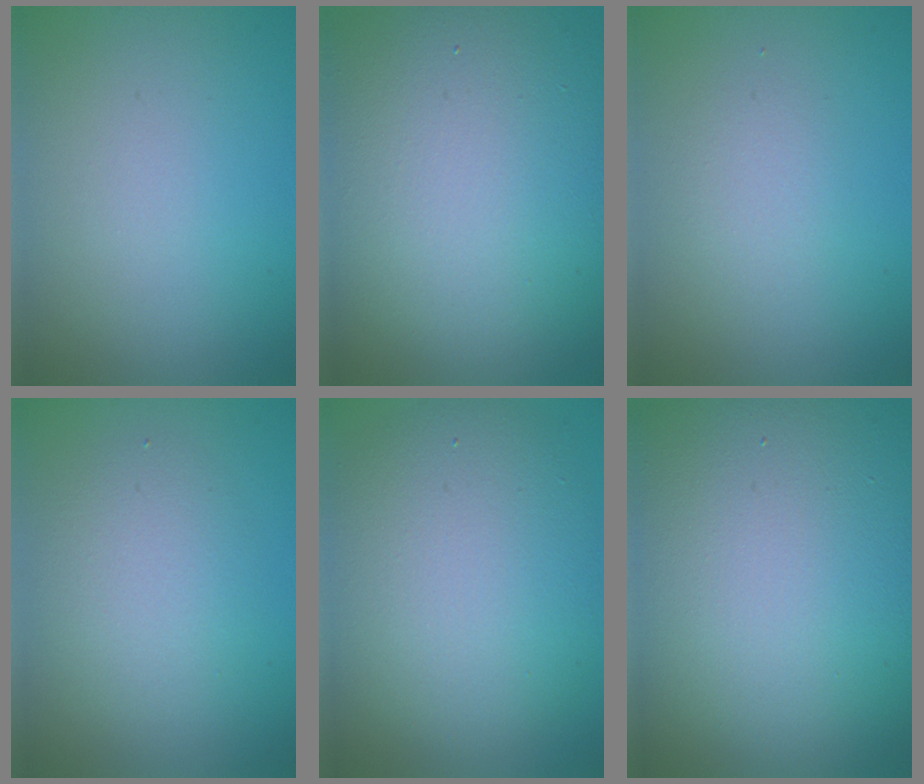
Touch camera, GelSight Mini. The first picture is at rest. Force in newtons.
{"total": 17.1, "press": 17.0, "slide": 1.3}
{"total": 1.3, "press": 1.3, "slide": 0.1}
{"total": 3.2, "press": 3.2, "slide": 0.1}
{"total": 9.4, "press": 9.3, "slide": 0.7}
{"total": 21.1, "press": 21.1, "slide": 1.1}